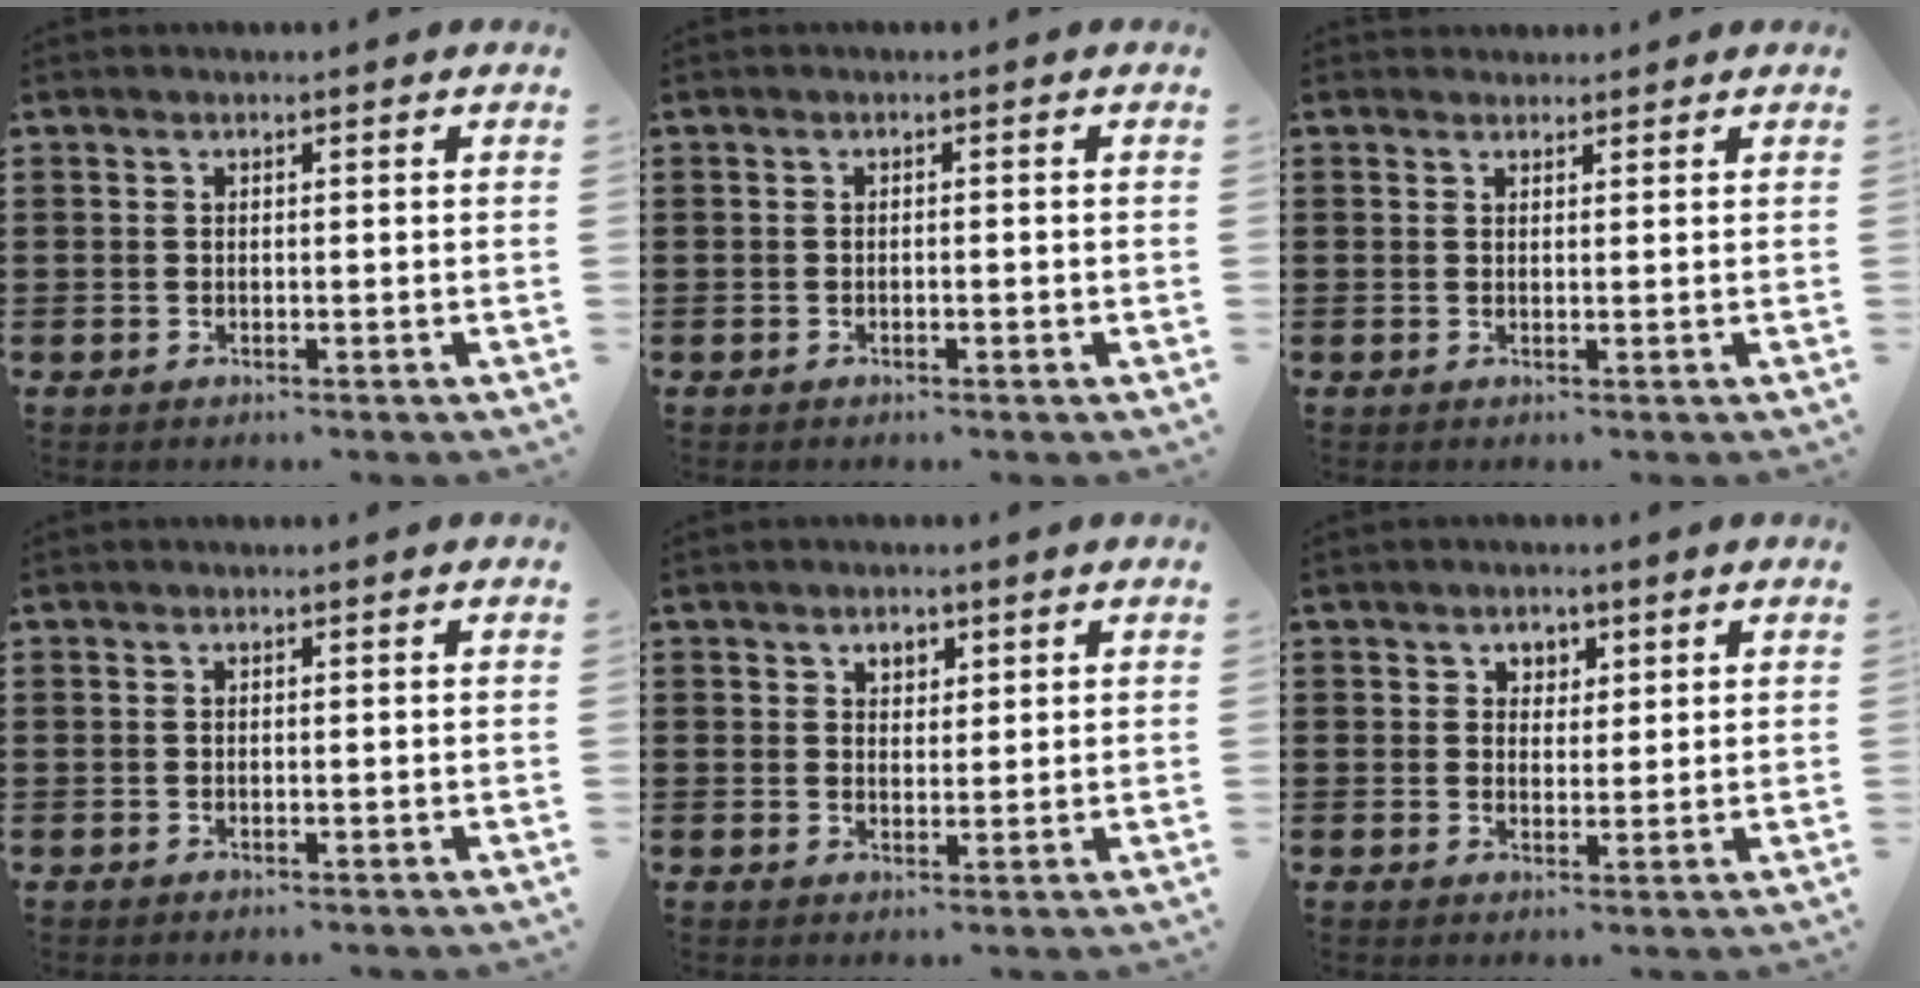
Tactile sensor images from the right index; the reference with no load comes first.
{"total": 0.6, "force": [-0.4, 0.1, 0.4], "torque": [-0.009, -0.001, -0.007]}
{"total": 1.1, "force": [1.0, 0.5, -0.2], "torque": [0.002, 0.002, 0.020]}
{"total": 0.0}
{"total": 2.2, "force": [1.3, 1.6, 0.9], "torque": [-0.023, 0.007, 0.023]}
{"total": 2.4, "force": [1.3, 2.0, 0.5], "torque": [-0.020, 0.011, 0.022]}